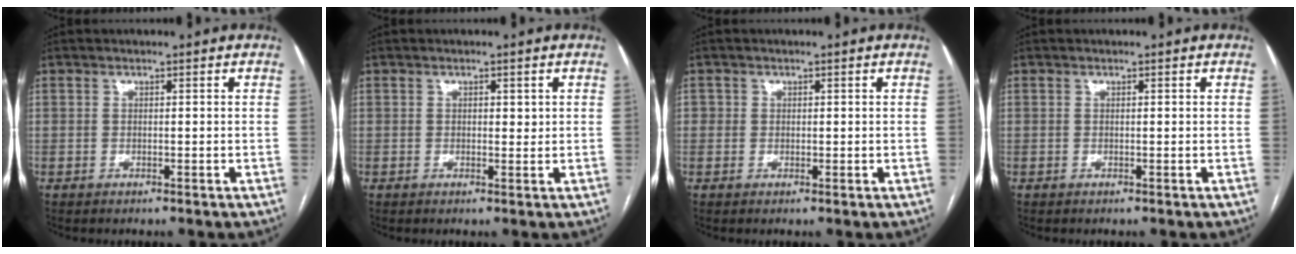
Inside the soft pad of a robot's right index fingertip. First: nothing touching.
{"total": 1.4, "force": [0.5, 0.8, 1.1], "torque": [-0.013, -0.001, 0.006]}
{"total": 1.6, "force": [0.3, 1.5, 0.4], "torque": [0.002, 0.000, 0.003]}
{"total": 0.0}